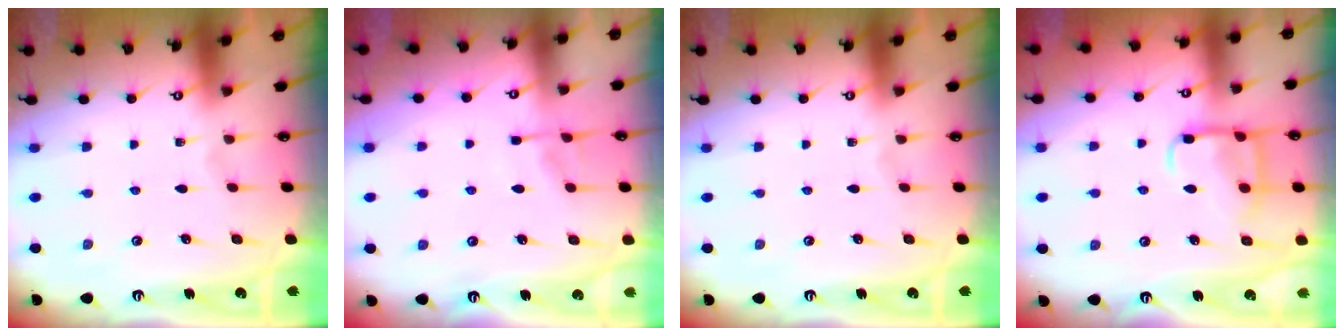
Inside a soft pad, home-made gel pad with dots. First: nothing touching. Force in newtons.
{"total": 4.0, "press": 3.9, "slide": 0.5}
{"total": 0.0}
{"total": 11.2, "press": 11.1, "slide": 1.2}